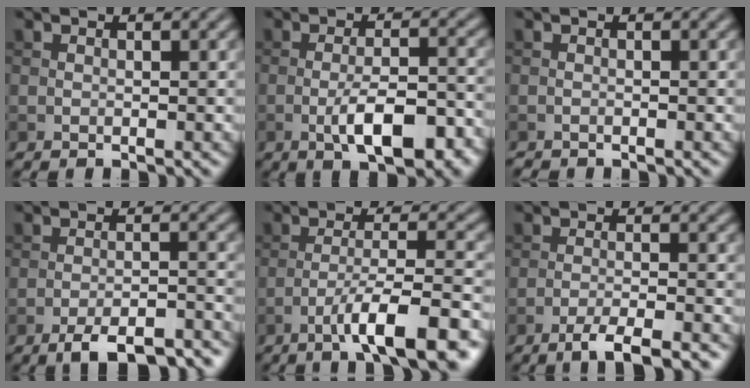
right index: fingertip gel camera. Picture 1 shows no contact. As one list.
[{"total": 7.1, "force": [-2.9, 2.3, 6.0], "torque": [-0.103, 0.000, -0.046]}, {"total": 0.7, "force": [-0.7, 0.1, 0.0], "torque": [0.003, -0.003, -0.014]}, {"total": 7.3, "force": [-5.6, 1.9, 4.3], "torque": [-0.067, -0.005, -0.082]}, {"total": 9.2, "force": [-5.2, 1.7, 7.4], "torque": [-0.111, 0.012, -0.080]}, {"total": 4.5, "force": [-3.3, 0.8, 3.0], "torque": [-0.047, 0.002, -0.057]}]